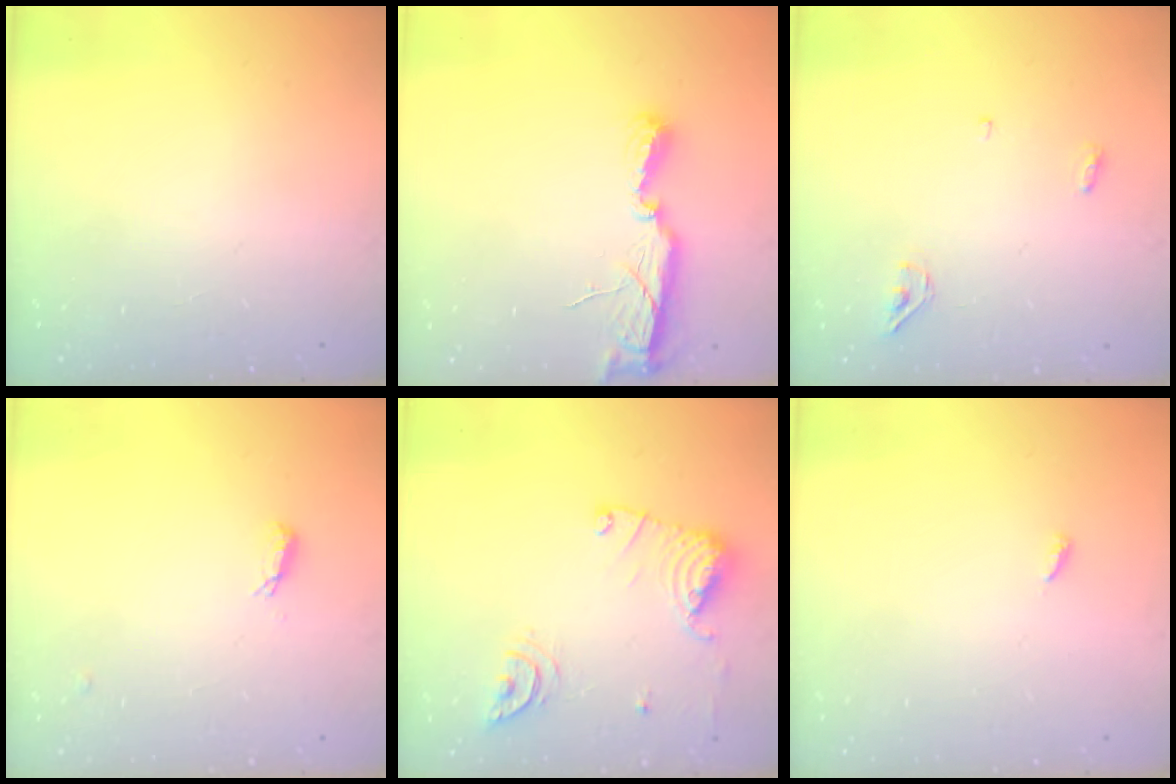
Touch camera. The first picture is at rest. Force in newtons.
{"total": 7.5, "press": 7.5, "slide": 0.4}
{"total": 3.2, "press": 3.0, "slide": 1.2}
{"total": 6.1, "press": 5.8, "slide": 1.6}
{"total": 12.2, "press": 12.2, "slide": 1.2}
{"total": 2.5, "press": 2.5, "slide": 0.2}